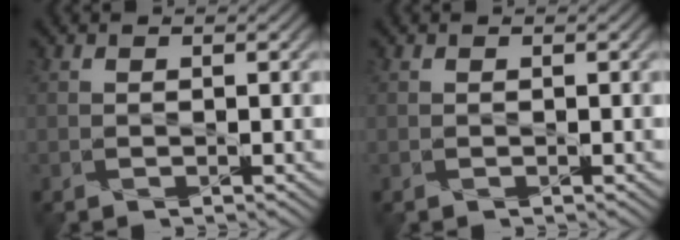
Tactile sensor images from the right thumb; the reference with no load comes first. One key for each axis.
{"total": 0.0}